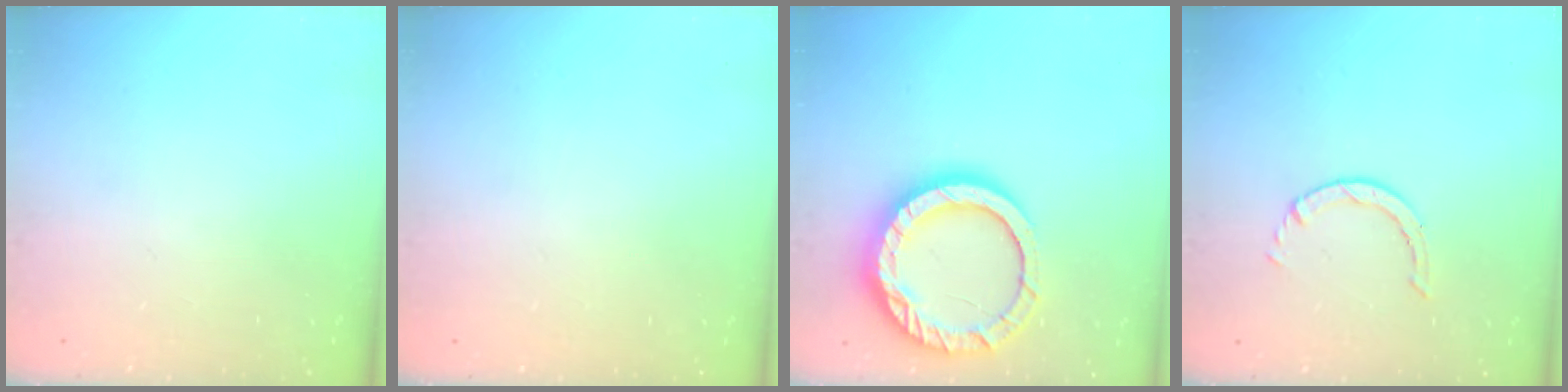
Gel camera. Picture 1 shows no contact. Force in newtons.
{"total": 2.5, "press": 2.5, "slide": 0.2}
{"total": 17.0, "press": 16.9, "slide": 1.3}
{"total": 0.8, "press": 0.7, "slide": 0.1}